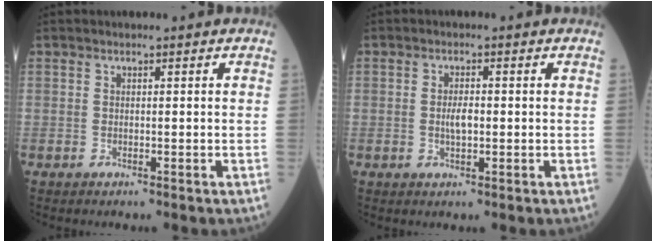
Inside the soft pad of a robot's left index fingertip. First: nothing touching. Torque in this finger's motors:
{"motor_torque": [0.15, 0.09, 0.04, 0.02]}